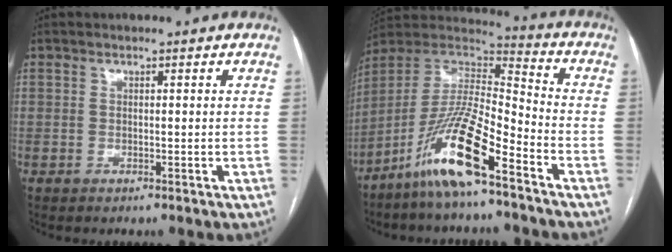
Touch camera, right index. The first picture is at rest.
{"total": 14.6, "force": [-9.1, 1.4, 11.3], "torque": [-0.231, -0.005, -0.173]}